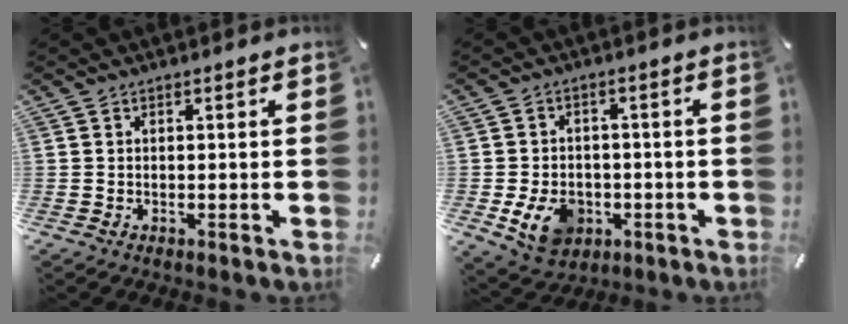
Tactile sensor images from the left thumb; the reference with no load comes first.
{"total": 9.1, "force": [-2.8, 7.1, 5.0], "torque": [-0.105, 0.010, -0.052]}